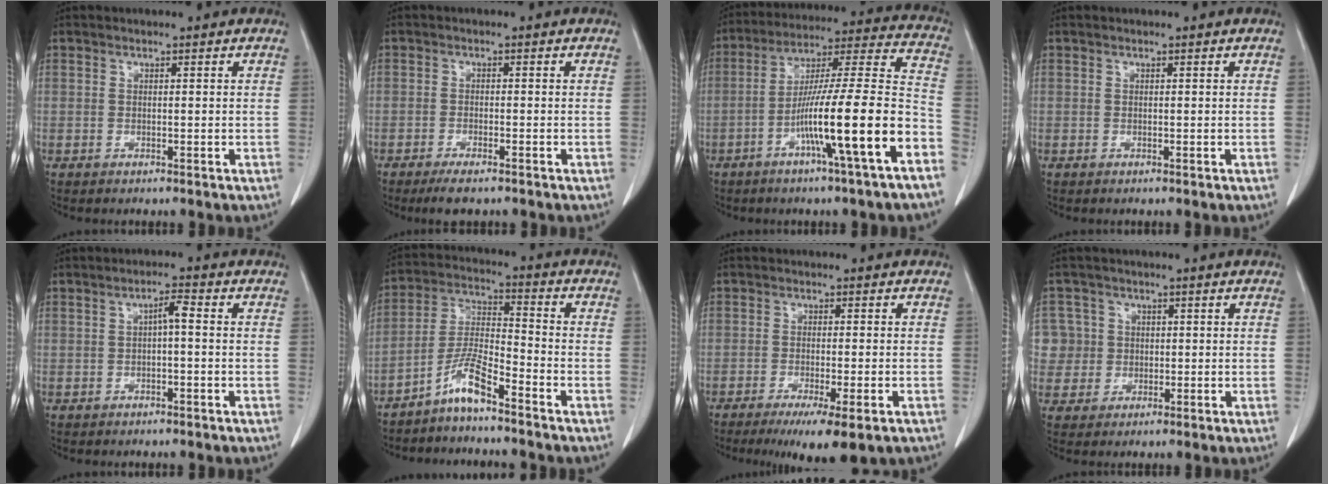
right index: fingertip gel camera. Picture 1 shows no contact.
{"total": 3.6, "force": [-2.7, 0.8, 2.2], "torque": [-0.037, -0.005, -0.042]}
{"total": 18.8, "force": [-8.1, -0.6, 17.0], "torque": [-0.256, 0.002, -0.136]}
{"total": 0.0}
{"total": 2.4, "force": [0.0, 0.4, 2.4], "torque": [-0.040, 0.008, 0.000]}
{"total": 6.8, "force": [-5.1, 0.6, 4.5], "torque": [-0.101, -0.002, -0.104]}
{"total": 9.6, "force": [-6.5, 1.0, 7.1], "torque": [-0.096, -0.023, -0.094]}
{"total": 6.6, "force": [0.8, 6.5, -0.1], "torque": [0.002, 0.029, 0.024]}